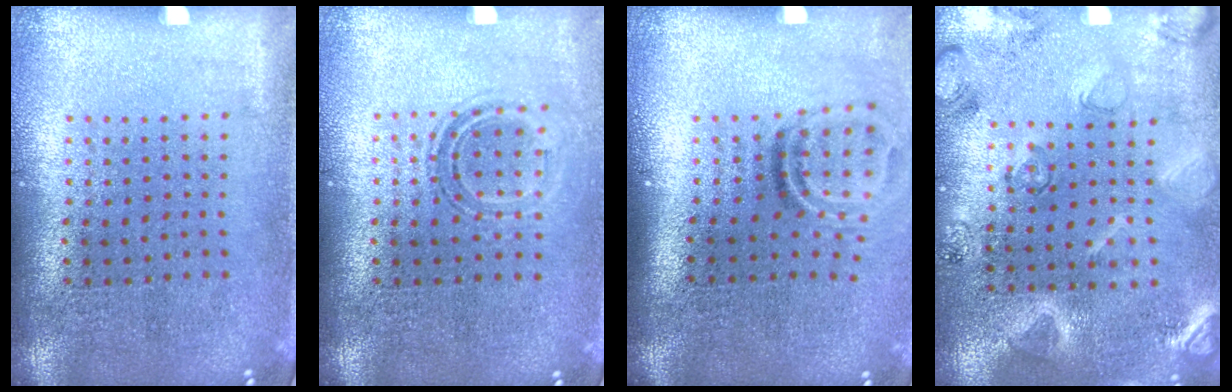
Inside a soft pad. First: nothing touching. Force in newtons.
{"total": 1.2, "press": 1.0, "slide": 0.7}
{"total": 2.0, "press": 1.1, "slide": 1.6}
{"total": 2.3, "press": 2.3, "slide": 0.1}